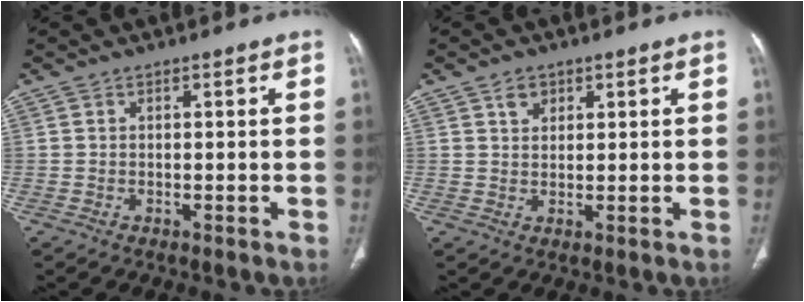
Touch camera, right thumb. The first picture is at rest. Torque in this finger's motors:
{"motor_torque": [-0.05, -0.25, -0.13, -0.26, 0.00]}